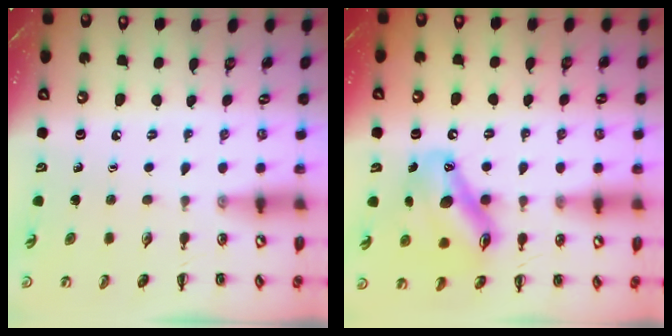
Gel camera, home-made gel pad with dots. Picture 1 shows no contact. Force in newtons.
{"total": 13.4, "press": 12.9, "slide": 3.6}